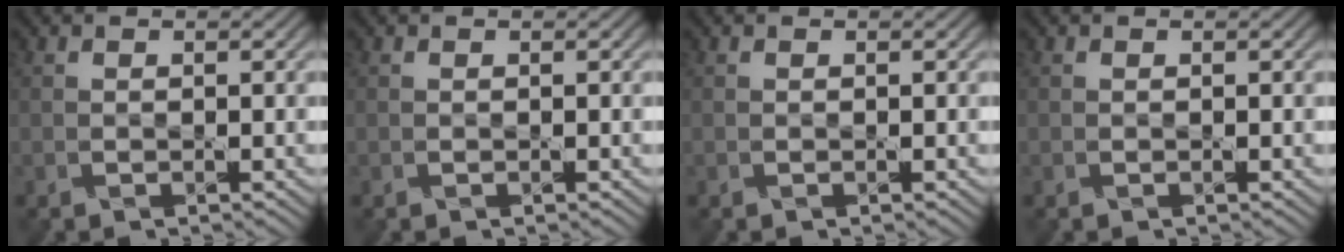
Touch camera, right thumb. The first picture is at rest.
{"total": 0.0}
{"total": 0.0}
{"total": 0.0}